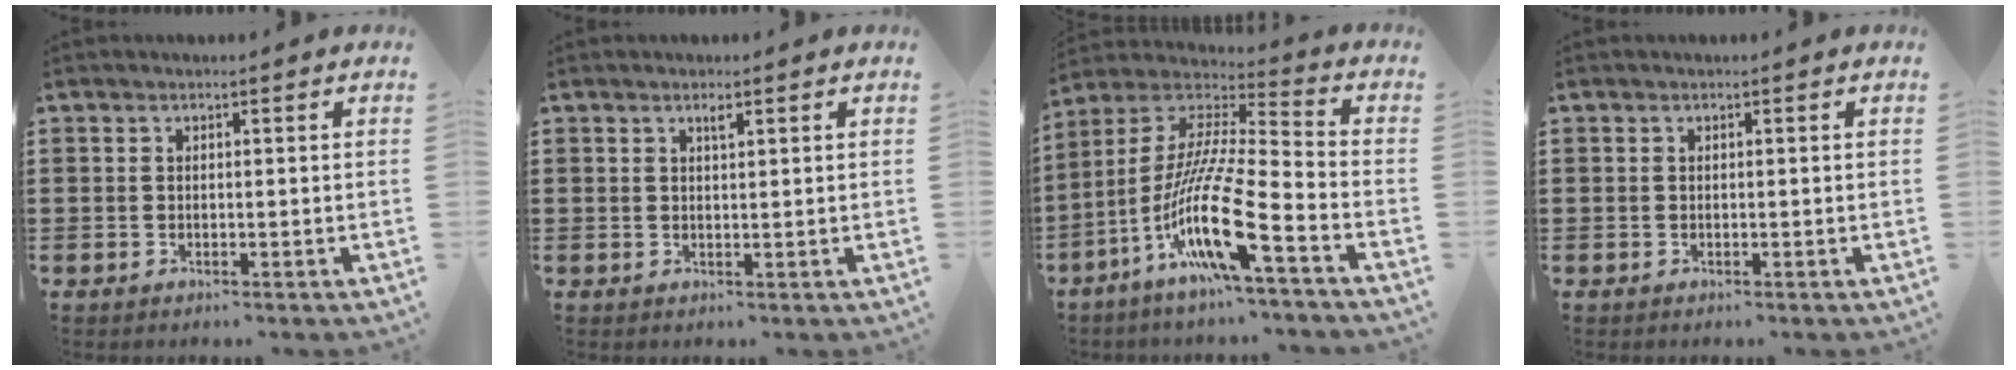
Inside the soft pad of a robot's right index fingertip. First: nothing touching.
{"total": 1.1, "force": [0.7, 0.2, 0.8], "torque": [-0.017, 0.000, 0.012]}
{"total": 15.1, "force": [-8.3, 1.4, 12.5], "torque": [-0.271, -0.015, -0.164]}
{"total": 0.0}